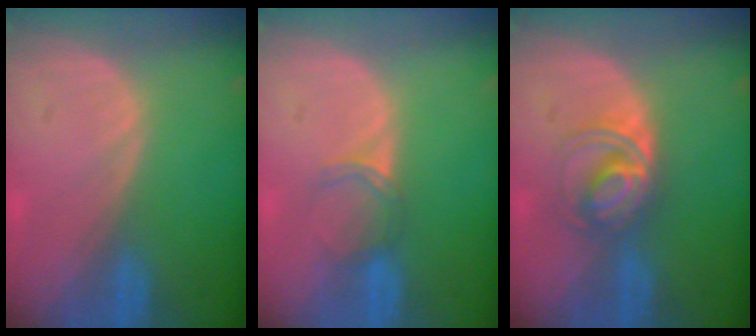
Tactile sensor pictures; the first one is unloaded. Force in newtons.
{"total": 2.9, "press": 2.5, "slide": 1.5}
{"total": 5.6, "press": 5.3, "slide": 1.7}